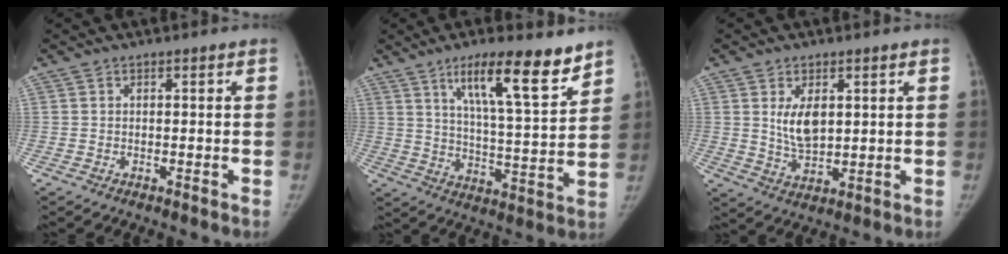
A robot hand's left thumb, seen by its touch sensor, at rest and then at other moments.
{"total": 15.7, "force": [10.2, 3.3, 11.4], "torque": [-0.162, -0.062, 0.171]}
{"total": 6.8, "force": [2.0, 3.7, 5.3], "torque": [-0.081, -0.019, 0.047]}